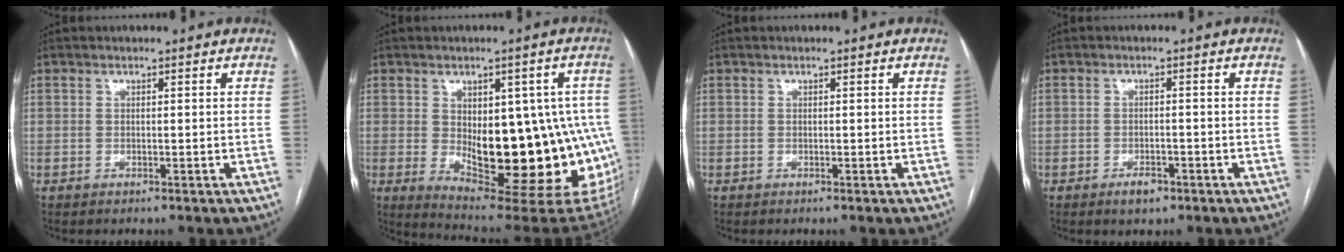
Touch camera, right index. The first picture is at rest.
{"total": 21.9, "force": [-3.0, 9.3, 19.6], "torque": [-0.185, 0.006, -0.010]}
{"total": 0.0}
{"total": 2.6, "force": [-1.7, 1.5, 1.4], "torque": [-0.020, 0.003, -0.020]}